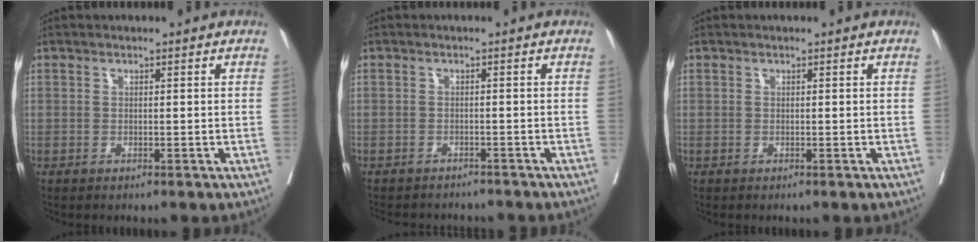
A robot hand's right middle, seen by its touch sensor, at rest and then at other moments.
{"total": 9.0, "force": [-8.4, 2.5, 2.1], "torque": [-0.036, 0.000, -0.103]}
{"total": 0.0}